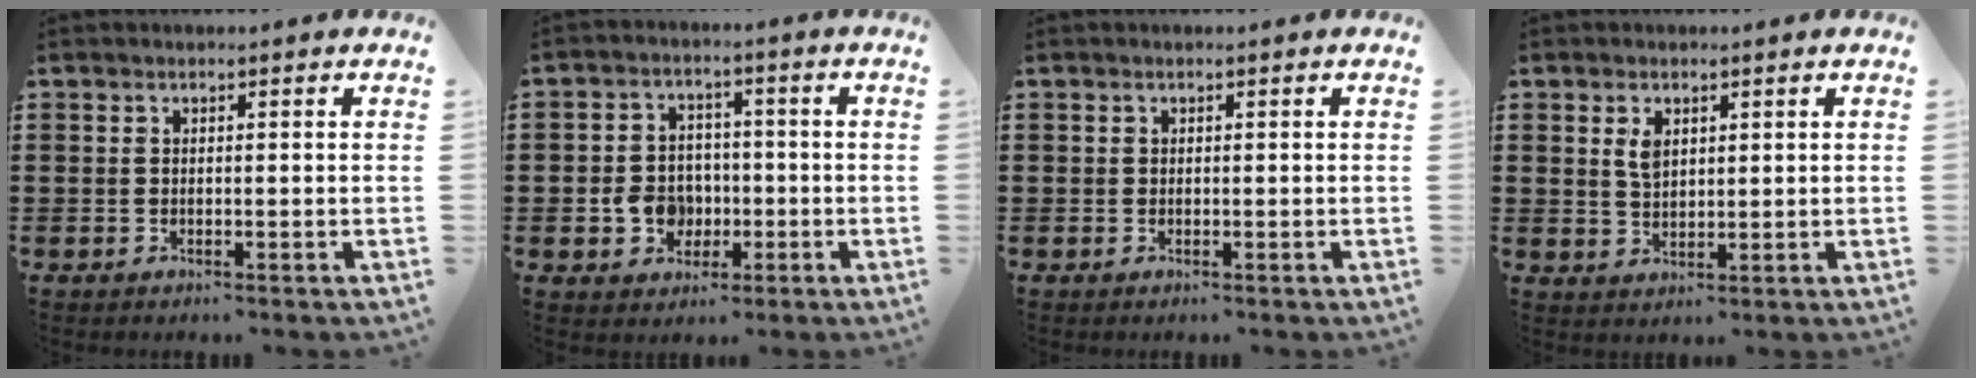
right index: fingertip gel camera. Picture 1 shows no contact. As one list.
[{"total": 6.1, "force": [-1.4, 5.1, 2.9], "torque": [-0.071, 0.012, -0.027]}, {"total": 0.0}, {"total": 2.8, "force": [1.2, 1.6, 1.9], "torque": [-0.035, 0.001, 0.021]}]